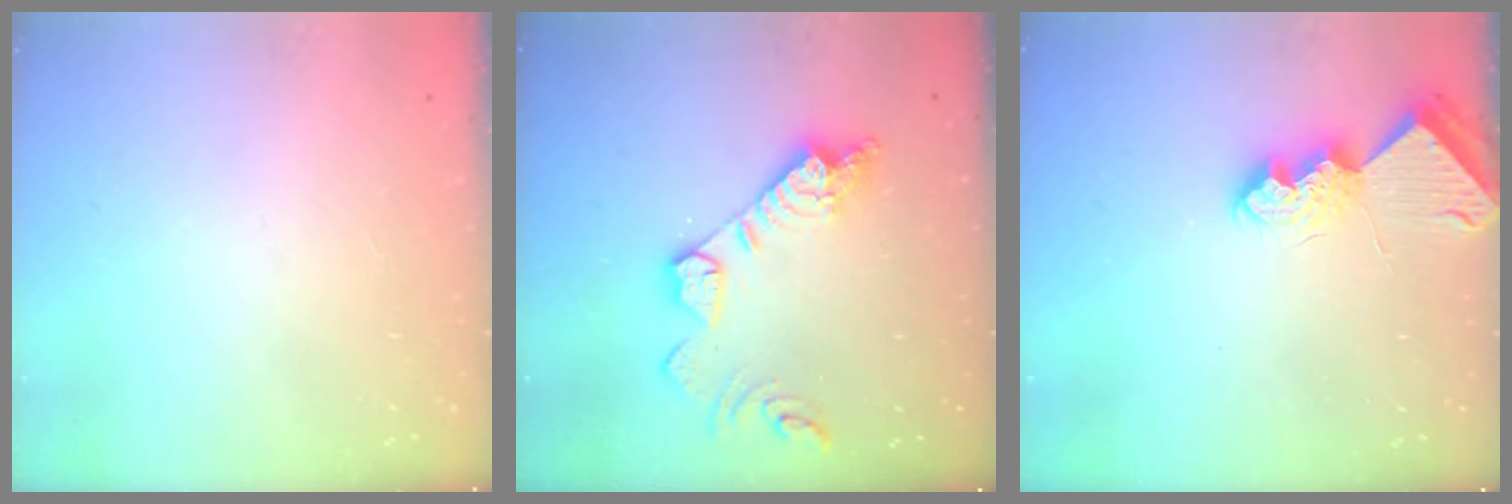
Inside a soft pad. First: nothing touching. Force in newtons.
{"total": 15.0, "press": 14.9, "slide": 1.4}
{"total": 8.0, "press": 8.0, "slide": 0.3}